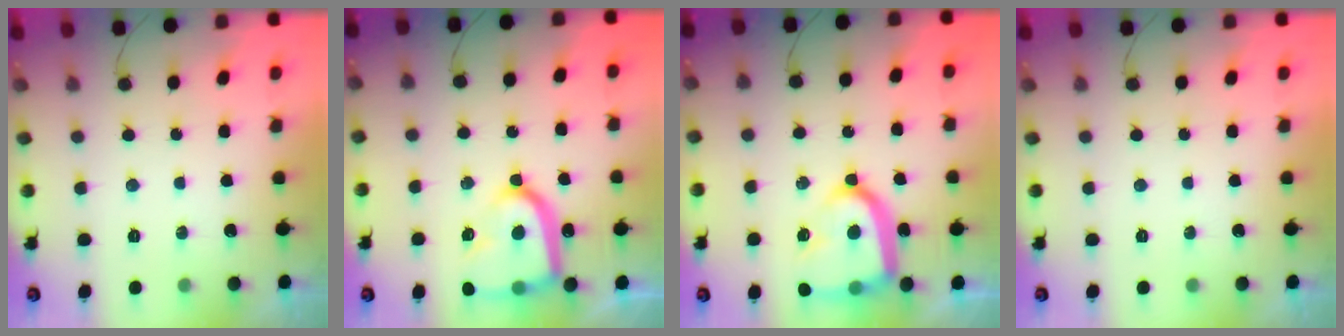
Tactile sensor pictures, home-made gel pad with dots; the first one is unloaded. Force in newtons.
{"total": 18.6, "press": 18.5, "slide": 1.6}
{"total": 18.8, "press": 18.7, "slide": 1.9}
{"total": 0.0}